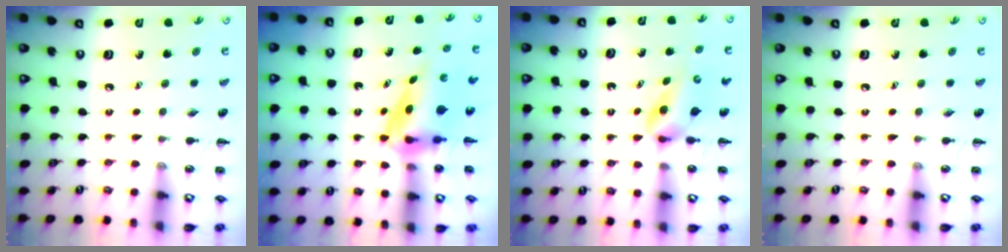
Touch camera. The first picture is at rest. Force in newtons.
{"total": 4.0, "press": 3.9, "slide": 0.7}
{"total": 3.1, "press": 3.0, "slide": 1.0}
{"total": 0.0}